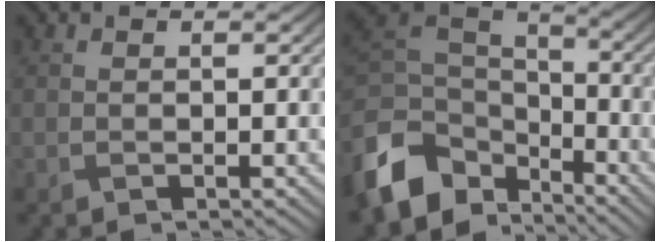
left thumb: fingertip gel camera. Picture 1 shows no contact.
{"total": 12.3, "force": [-6.3, 8.5, 6.3], "torque": [-0.181, -0.018, -0.117]}